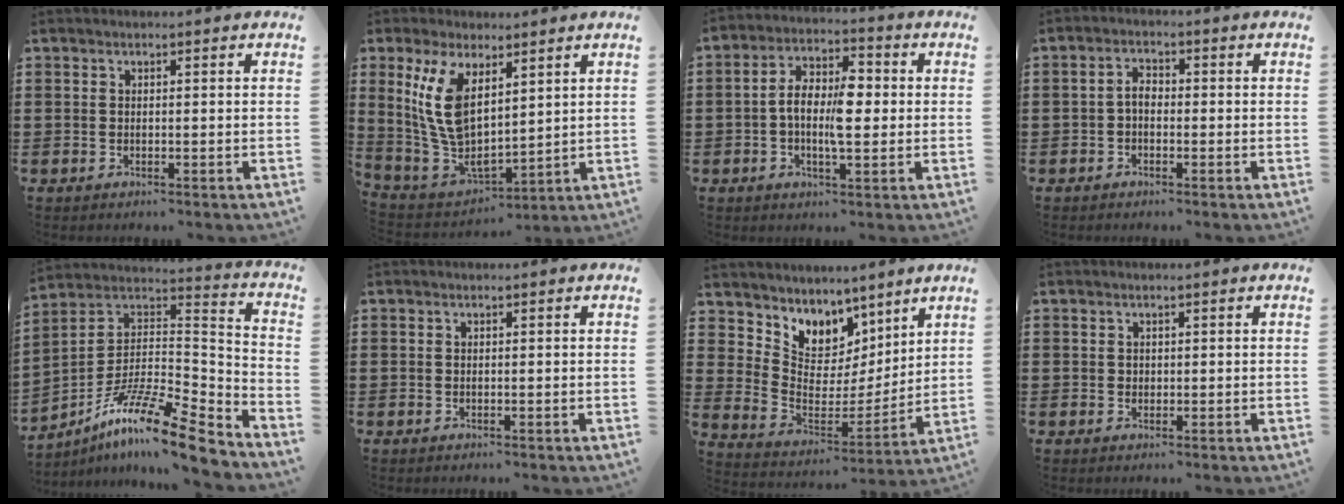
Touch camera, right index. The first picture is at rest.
{"total": 10.3, "force": [4.0, 4.6, 8.4], "torque": [-0.194, -0.023, 0.075]}
{"total": 7.9, "force": [-0.4, 3.5, 7.1], "torque": [-0.144, 0.006, -0.009]}
{"total": 2.6, "force": [-0.7, 1.4, 2.0], "torque": [-0.048, 0.002, -0.018]}
{"total": 13.3, "force": [-9.7, 2.2, 8.8], "torque": [-0.159, 0.016, -0.183]}
{"total": 0.0}
{"total": 6.8, "force": [5.3, 4.1, -1.2], "torque": [-0.032, -0.064, 0.099]}
{"total": 0.8, "force": [0.4, 0.7, 0.1], "torque": [-0.004, 0.003, 0.008]}